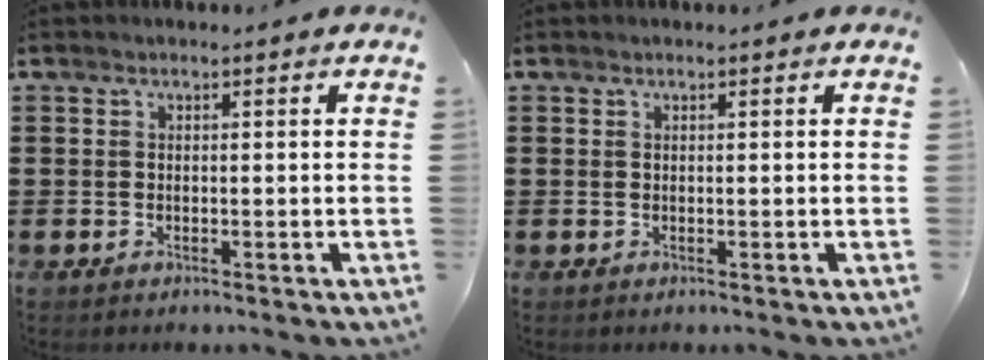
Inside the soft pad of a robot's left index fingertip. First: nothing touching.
{"total": 0.0}